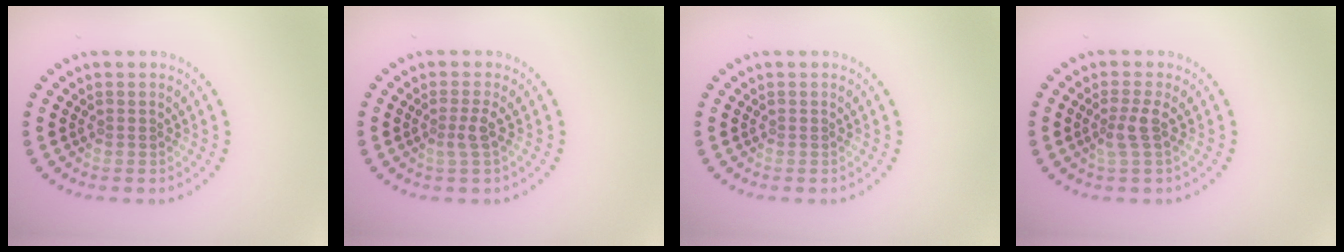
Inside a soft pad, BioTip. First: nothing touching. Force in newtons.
{"total": 1.5, "press": 1.0, "slide": 1.1}
{"total": 0.0}
{"total": 1.9, "press": 1.4, "slide": 1.3}